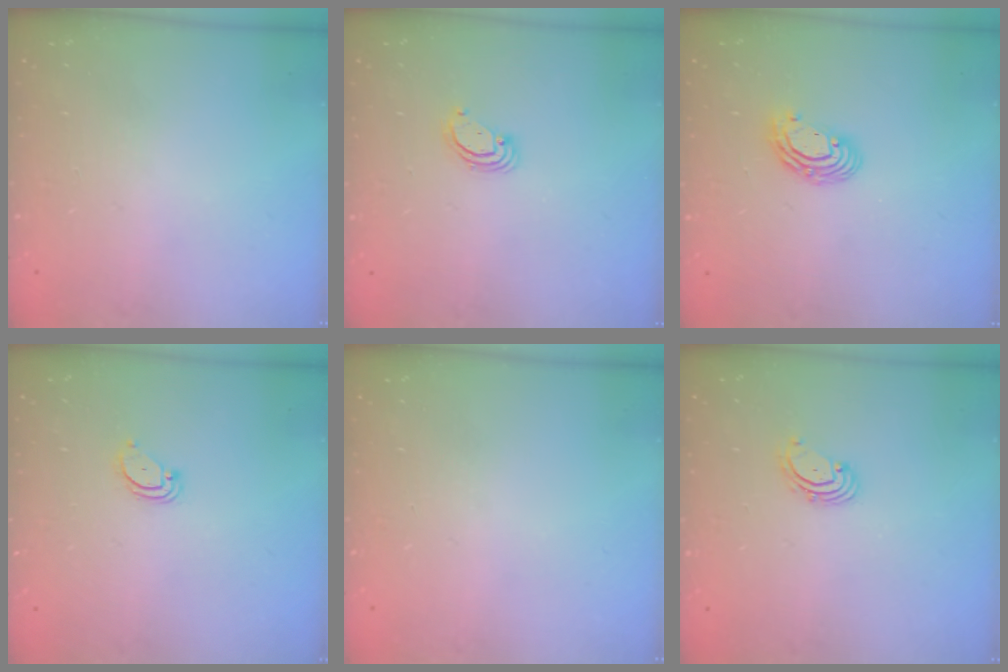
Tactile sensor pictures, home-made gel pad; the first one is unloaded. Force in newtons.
{"total": 3.1, "press": 3.1, "slide": 0.3}
{"total": 6.9, "press": 6.9, "slide": 0.8}
{"total": 3.0, "press": 3.0, "slide": 0.2}
{"total": 0.0}
{"total": 2.0, "press": 1.9, "slide": 0.6}